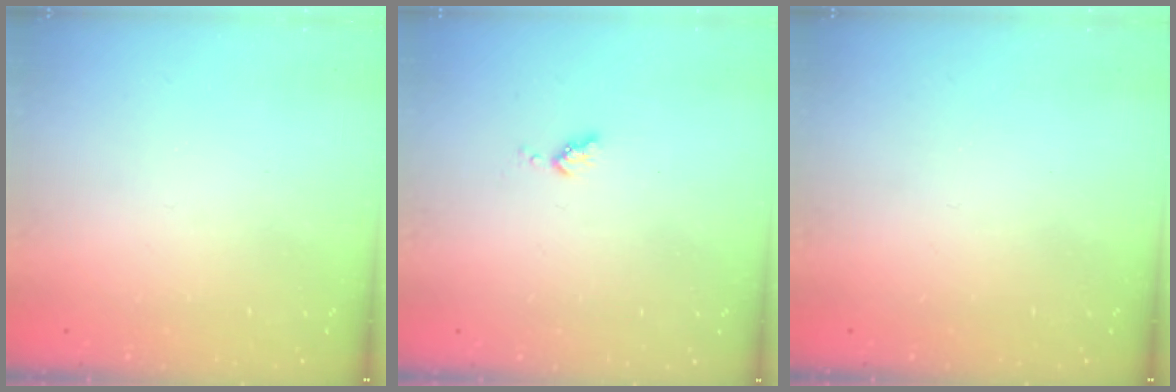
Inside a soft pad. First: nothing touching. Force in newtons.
{"total": 3.5, "press": 3.5, "slide": 0.4}
{"total": 0.0}